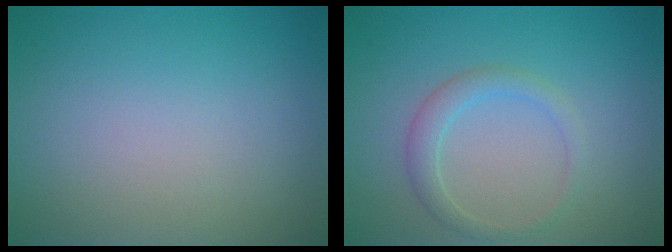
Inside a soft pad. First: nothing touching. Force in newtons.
{"total": 2.0, "press": 2.0, "slide": 0.1}